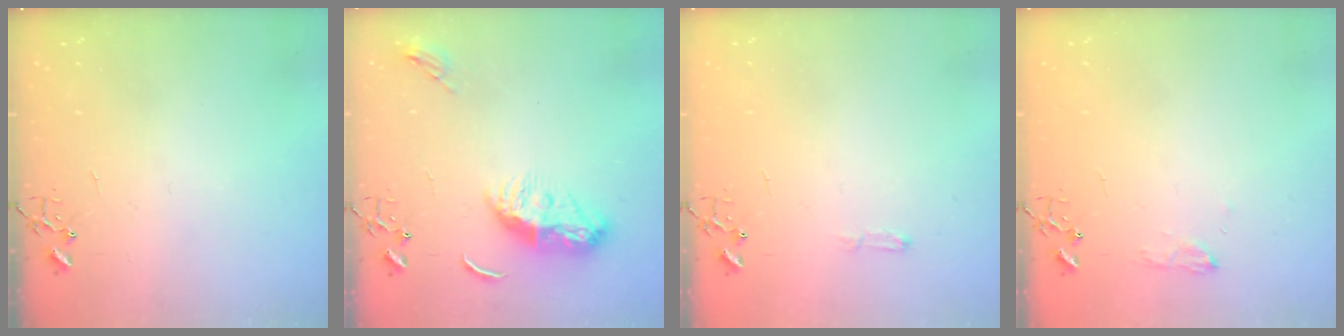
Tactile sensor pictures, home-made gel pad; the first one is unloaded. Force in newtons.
{"total": 12.0, "press": 11.9, "slide": 0.3}
{"total": 3.6, "press": 3.6, "slide": 0.5}
{"total": 6.8, "press": 6.8, "slide": 0.8}